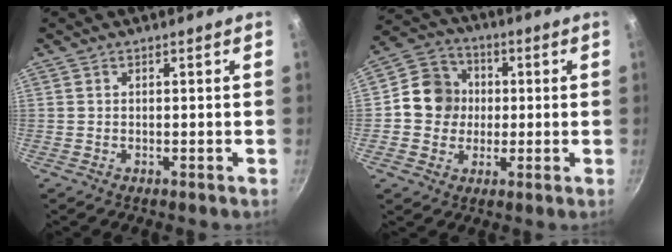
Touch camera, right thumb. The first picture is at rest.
{"total": 9.9, "force": [0.2, 9.1, 3.8], "torque": [-0.028, 0.017, -0.015]}